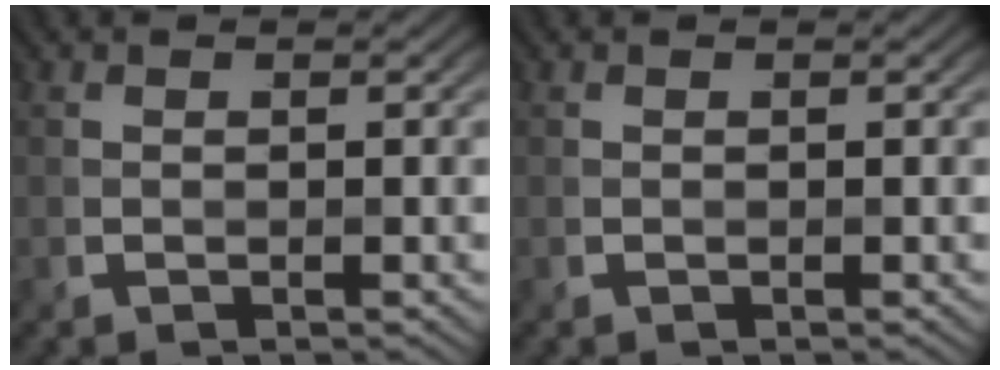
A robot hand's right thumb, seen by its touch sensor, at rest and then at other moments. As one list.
[{"total": 0.0}]